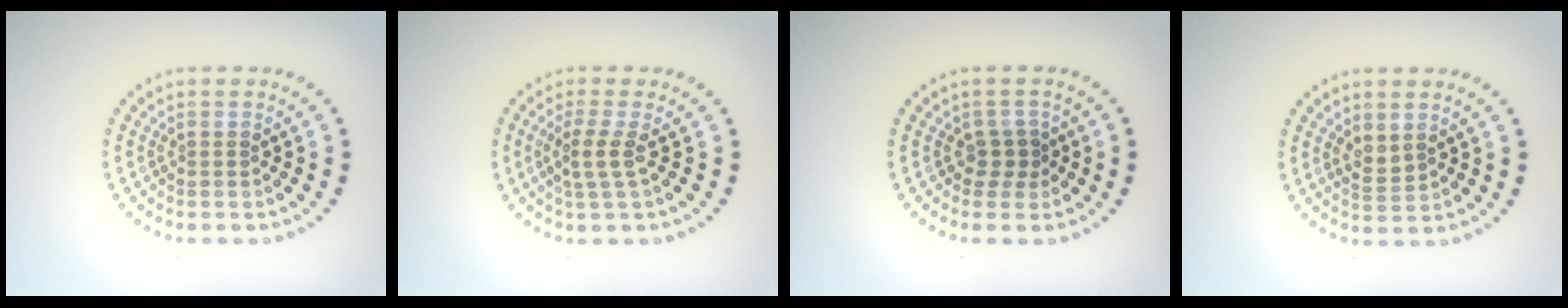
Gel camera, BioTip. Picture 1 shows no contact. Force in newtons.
{"total": 2.1, "press": 1.7, "slide": 1.3}
{"total": 1.7, "press": 1.4, "slide": 1.1}
{"total": 1.4, "press": 1.2, "slide": 0.6}